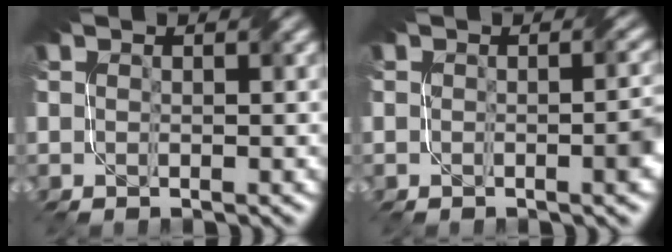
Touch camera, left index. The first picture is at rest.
{"total": 2.6, "force": [-0.6, 0.8, 2.4], "torque": [-0.027, 0.000, -0.007]}